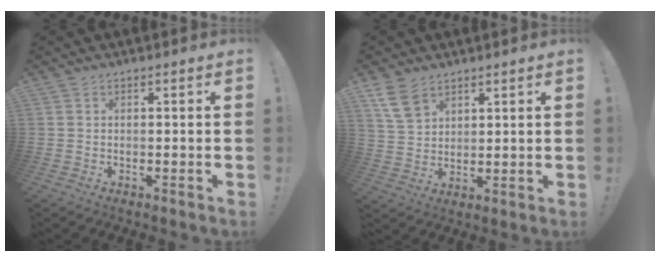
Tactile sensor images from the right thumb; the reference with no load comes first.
{"total": 8.6, "force": [5.6, 5.2, 3.9], "torque": [-0.067, -0.022, 0.113]}